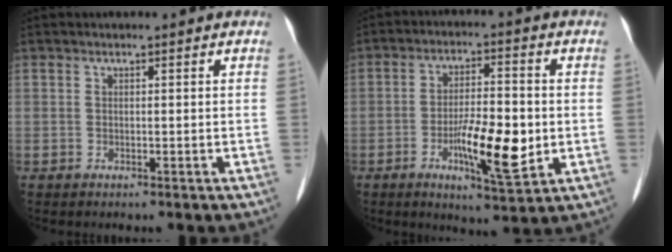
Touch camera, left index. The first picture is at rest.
{"total": 9.9, "force": [-2.2, 2.3, 9.3], "torque": [-0.165, -0.007, -0.035]}